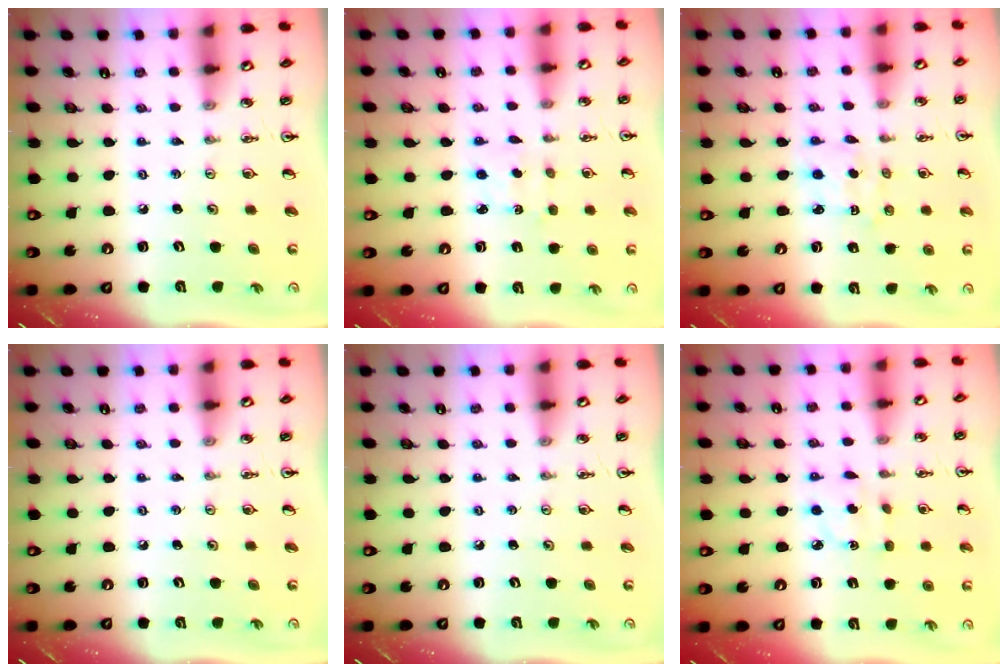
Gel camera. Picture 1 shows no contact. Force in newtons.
{"total": 2.1, "press": 2.0, "slide": 0.6}
{"total": 2.0, "press": 1.9, "slide": 0.5}
{"total": 0.0}
{"total": 0.0}
{"total": 3.1, "press": 3.1, "slide": 0.3}